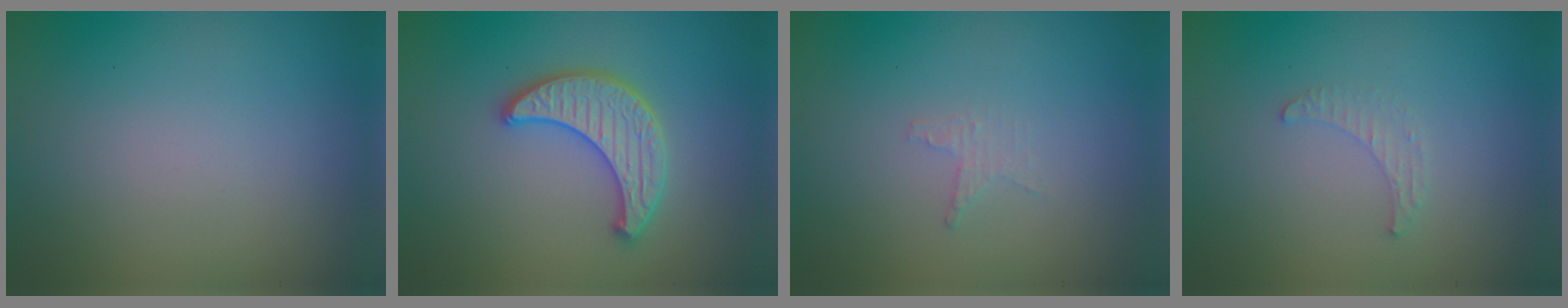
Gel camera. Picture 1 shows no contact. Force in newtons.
{"total": 3.9, "press": 3.7, "slide": 1.2}
{"total": 0.9, "press": 0.8, "slide": 0.3}
{"total": 1.1, "press": 1.1, "slide": 0.3}